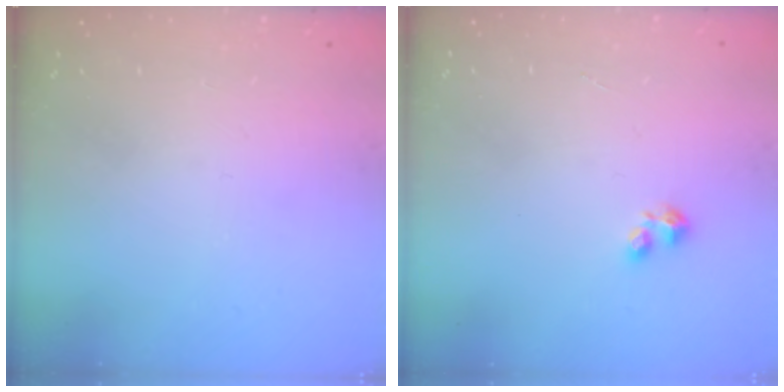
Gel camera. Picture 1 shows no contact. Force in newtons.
{"total": 1.5, "press": 1.5, "slide": 0.3}